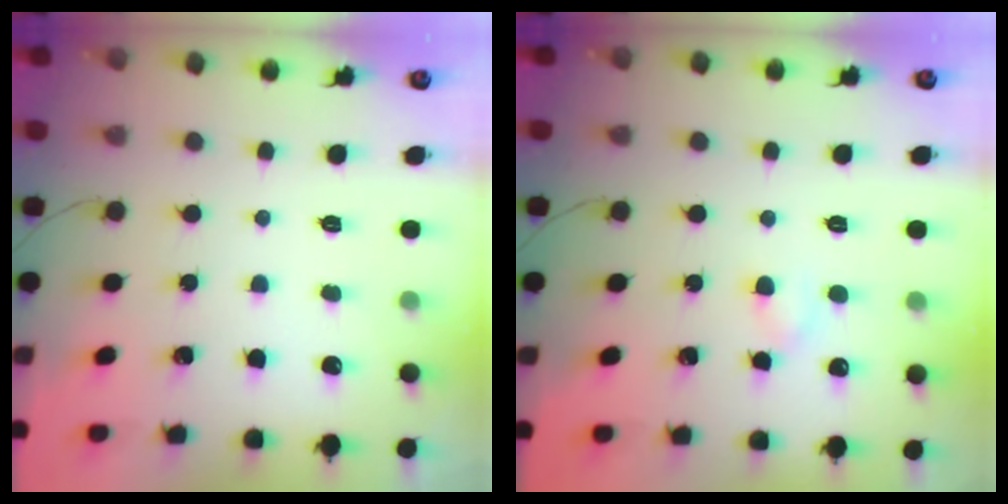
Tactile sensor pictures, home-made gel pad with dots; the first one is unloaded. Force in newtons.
{"total": 2.6, "press": 2.4, "slide": 1.0}